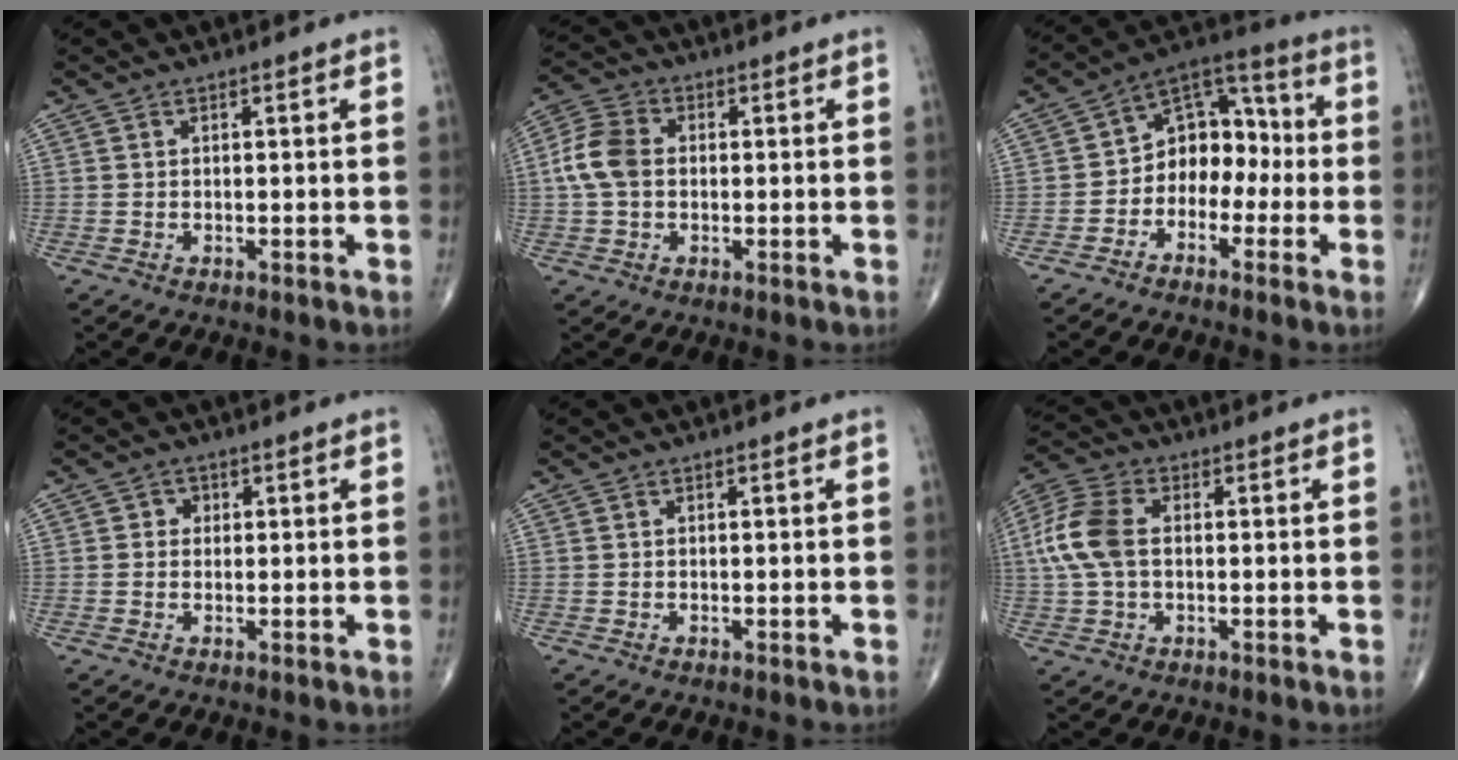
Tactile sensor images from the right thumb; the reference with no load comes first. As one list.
[{"total": 7.4, "force": [0.2, 5.3, 5.1], "torque": [-0.109, 0.017, -0.004]}, {"total": 10.9, "force": [-2.0, 8.0, 7.2], "torque": [-0.069, 0.050, -0.053]}, {"total": 1.7, "force": [0.3, 1.5, 0.5], "torque": [0.004, 0.002, -0.001]}, {"total": 0.0}, {"total": 9.7, "force": [0.6, 6.0, 7.7], "torque": [-0.183, 0.021, 0.009]}]